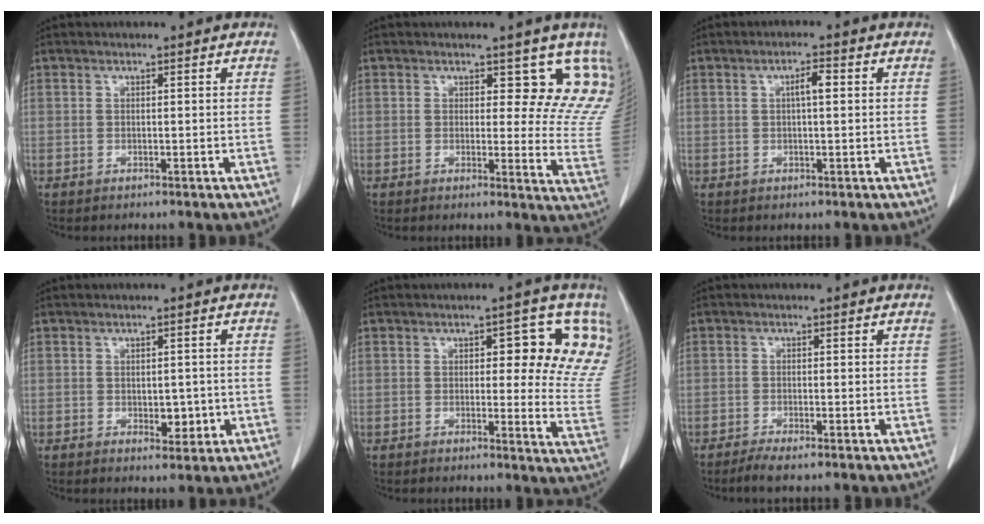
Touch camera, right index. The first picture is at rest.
{"total": 9.3, "force": [7.2, 4.1, 4.2], "torque": [-0.021, -0.030, 0.057]}
{"total": 2.5, "force": [0.5, 0.4, 2.4], "torque": [-0.042, 0.004, 0.008]}
{"total": 3.2, "force": [-0.7, 1.8, 2.5], "torque": [-0.029, 0.000, -0.001]}
{"total": 11.3, "force": [5.1, 4.4, 9.1], "torque": [-0.091, -0.008, 0.041]}
{"total": 2.5, "force": [-1.8, 0.1, 1.7], "torque": [-0.032, -0.005, -0.035]}